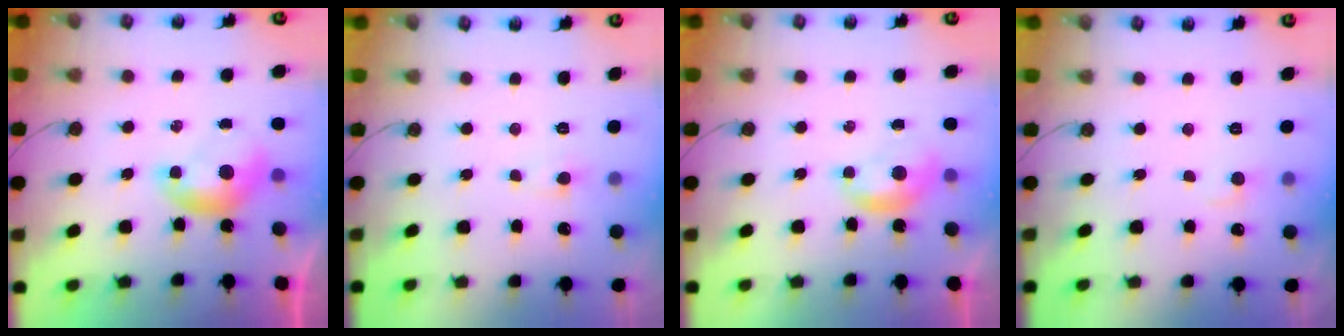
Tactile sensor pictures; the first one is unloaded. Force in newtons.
{"total": 1.6, "press": 1.6, "slide": 0.5}
{"total": 0.0}
{"total": 1.1, "press": 0.9, "slide": 0.6}